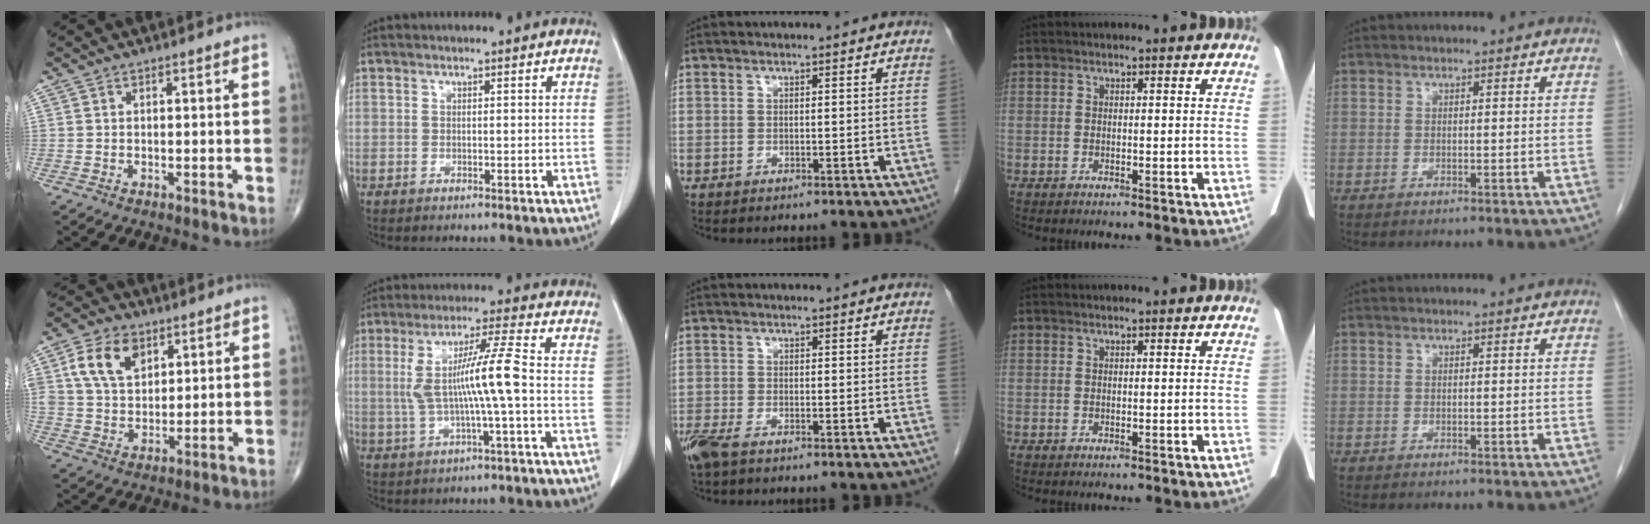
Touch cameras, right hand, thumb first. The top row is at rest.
{"thumb": {"total": 10.7, "force": [4.4, 7.3, 6.5], "torque": [-0.102, -0.008, 0.084]}, "index": {"total": 9.1, "force": [-0.4, -0.5, 9.1], "torque": [-0.179, 0.012, -0.004]}, "middle": {"total": 3.9, "force": [-2.7, 1.2, 2.5], "torque": [-0.060, -0.011, -0.050]}}